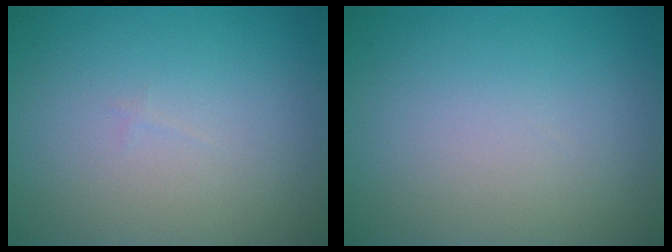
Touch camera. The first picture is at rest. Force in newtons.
{"total": 0.0}